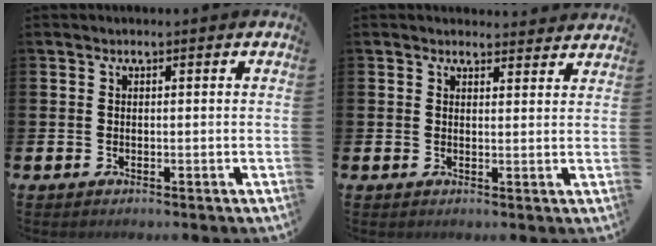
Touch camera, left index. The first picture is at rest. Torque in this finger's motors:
{"motor_torque": [0.95, -1.20, 0.05, 0.00]}